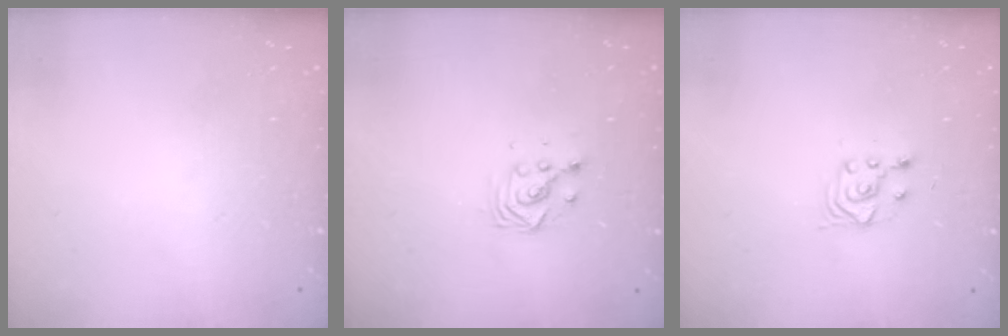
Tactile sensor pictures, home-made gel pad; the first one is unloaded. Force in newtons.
{"total": 3.4, "press": 3.4, "slide": 0.2}
{"total": 3.0, "press": 2.6, "slide": 1.3}